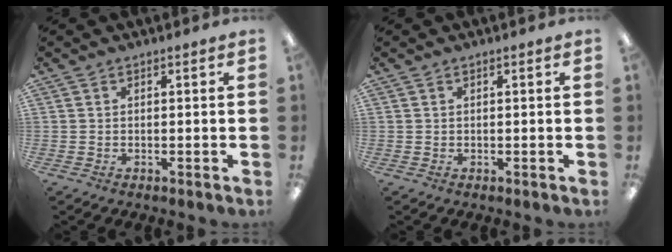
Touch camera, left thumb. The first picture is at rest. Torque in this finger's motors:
{"motor_torque": [0.00, 0.03, -0.08, -0.02, 0.00]}